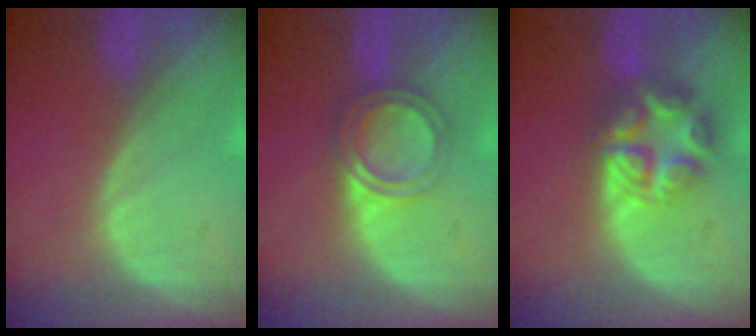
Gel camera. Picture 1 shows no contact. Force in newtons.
{"total": 4.9, "press": 4.5, "slide": 2.1}
{"total": 6.7, "press": 6.7, "slide": 0.3}